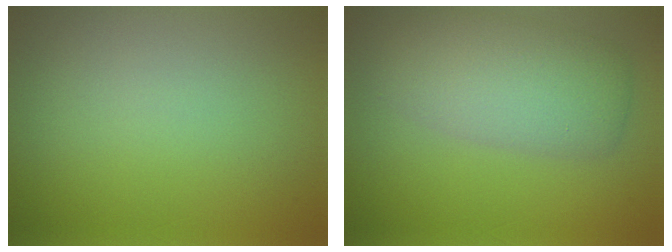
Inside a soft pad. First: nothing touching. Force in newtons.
{"total": 5.7, "press": 5.7, "slide": 0.2}